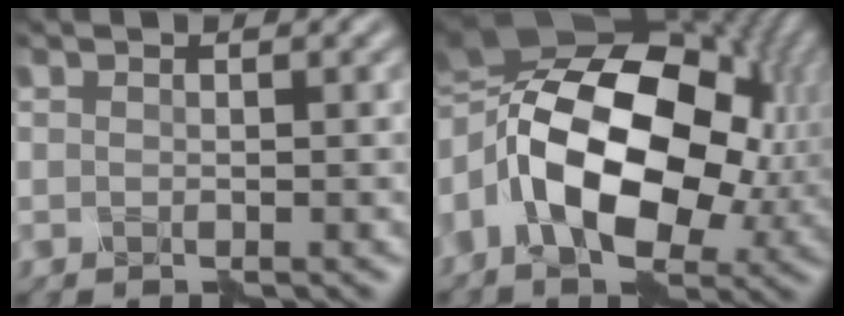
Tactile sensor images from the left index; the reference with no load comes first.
{"total": 19.4, "force": [1.0, 12.6, 14.7], "torque": [-0.289, 0.005, 0.020]}